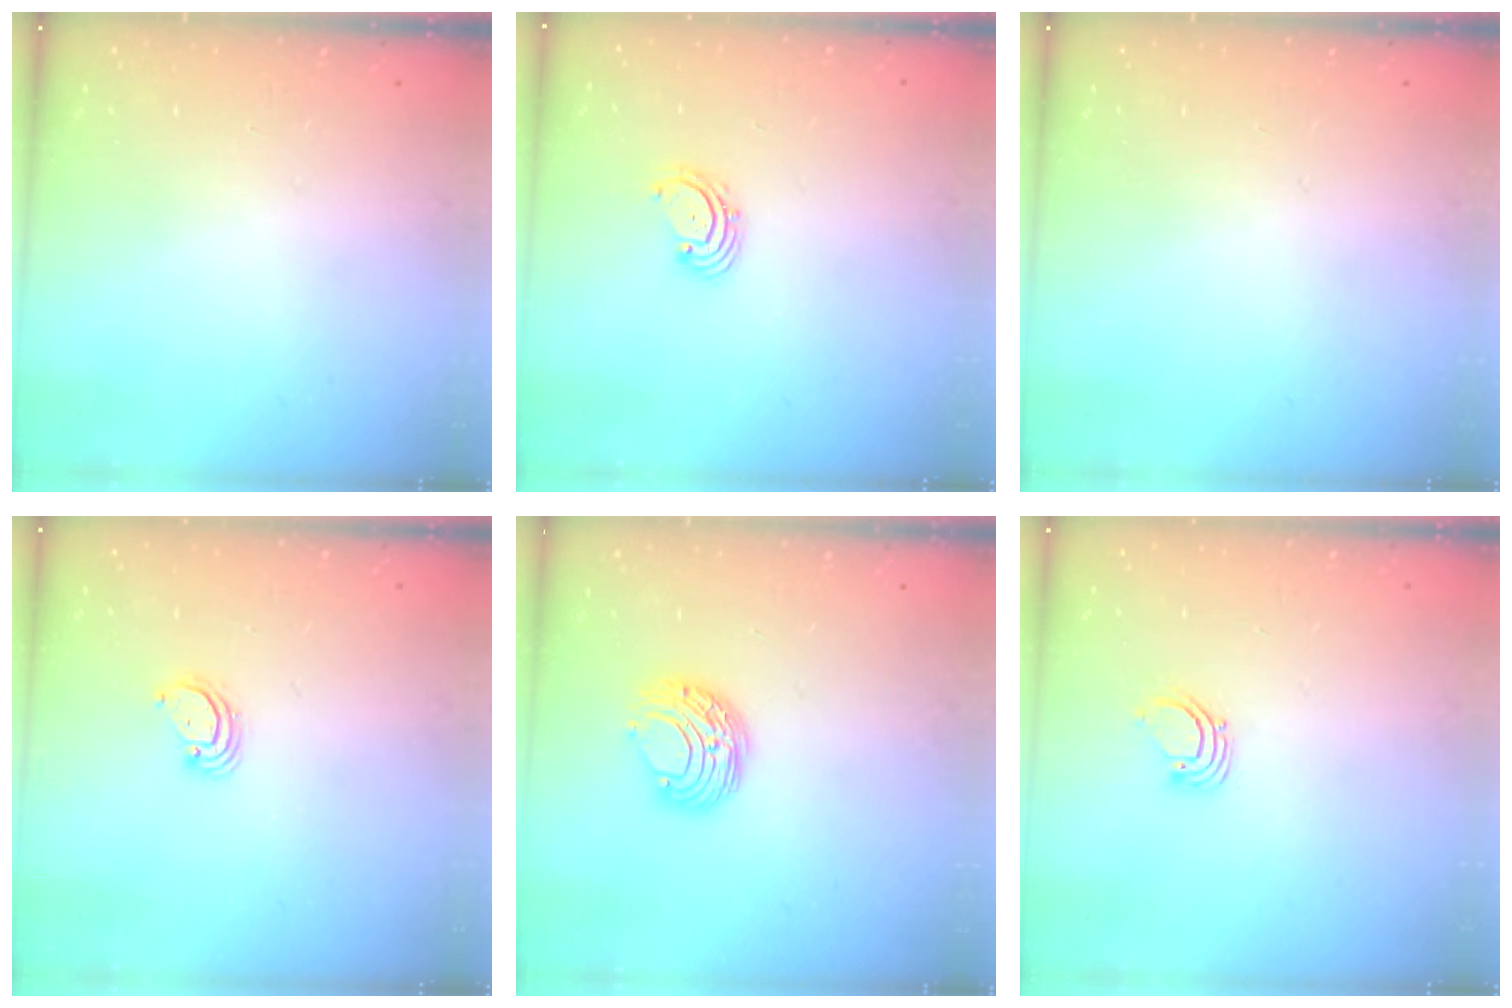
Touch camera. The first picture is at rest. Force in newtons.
{"total": 1.8, "press": 1.7, "slide": 0.7}
{"total": 0.0}
{"total": 2.9, "press": 2.9, "slide": 0.3}
{"total": 8.5, "press": 8.5, "slide": 0.4}
{"total": 2.2, "press": 2.2, "slide": 0.2}